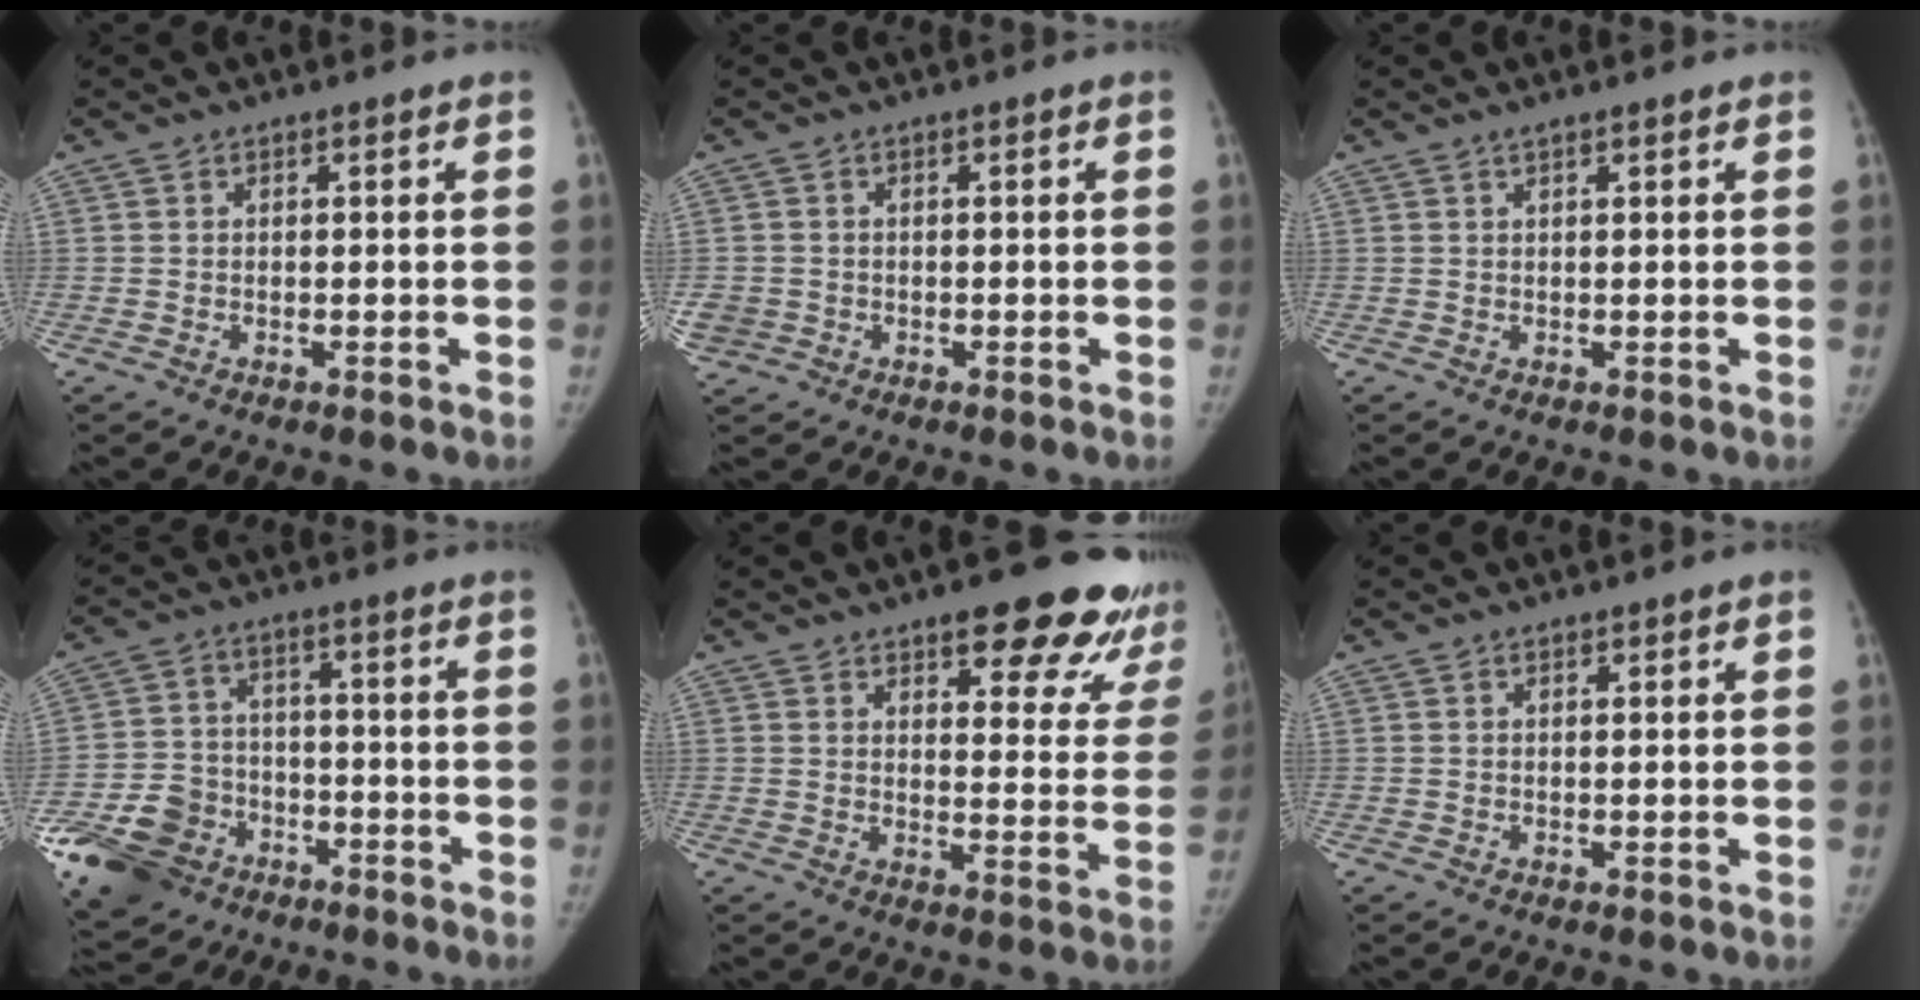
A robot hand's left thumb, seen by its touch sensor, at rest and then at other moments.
{"total": 3.9, "force": [-0.9, 3.5, 1.3], "torque": [-0.029, 0.006, -0.012]}
{"total": 1.1, "force": [0.8, 0.1, 0.7], "torque": [-0.015, 0.003, 0.015]}
{"total": 14.0, "force": [-7.5, 10.6, 5.3], "torque": [-0.098, 0.039, -0.128]}
{"total": 19.3, "force": [13.7, 6.6, 11.9], "torque": [-0.099, -0.072, 0.160]}
{"total": 1.0, "force": [0.6, 0.2, 0.7], "torque": [-0.009, -0.001, 0.011]}